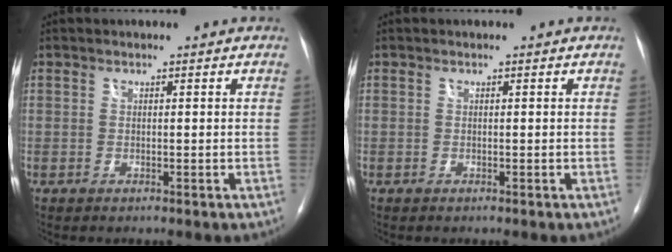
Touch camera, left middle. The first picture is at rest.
{"total": 0.0}